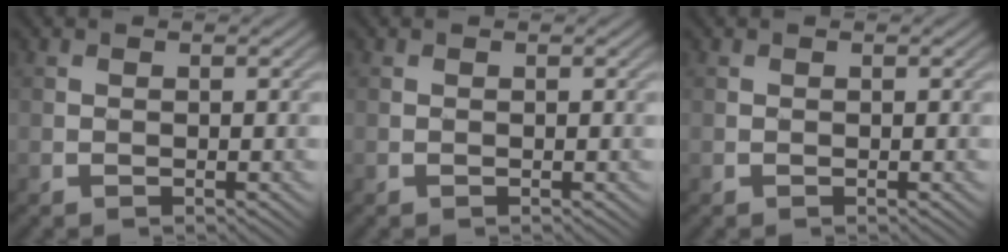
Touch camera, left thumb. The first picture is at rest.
{"total": 0.0}
{"total": 0.0}